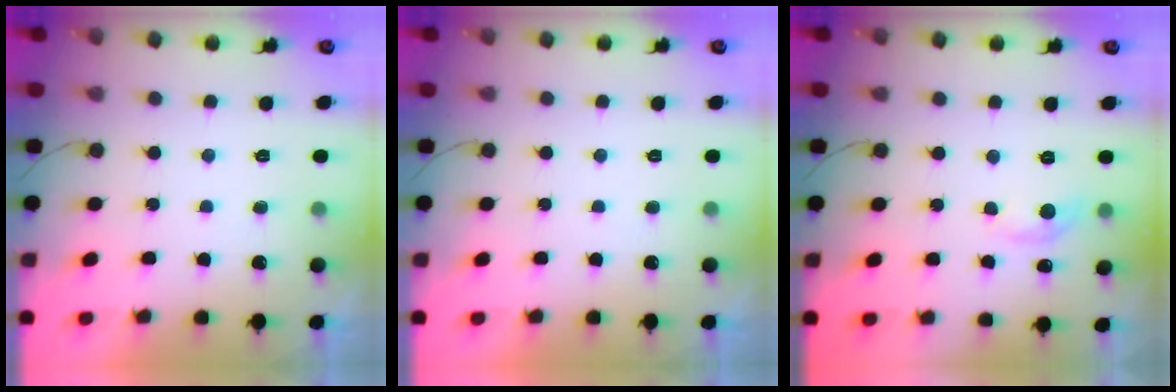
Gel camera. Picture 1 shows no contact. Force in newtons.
{"total": 0.0}
{"total": 5.9, "press": 5.9, "slide": 0.5}